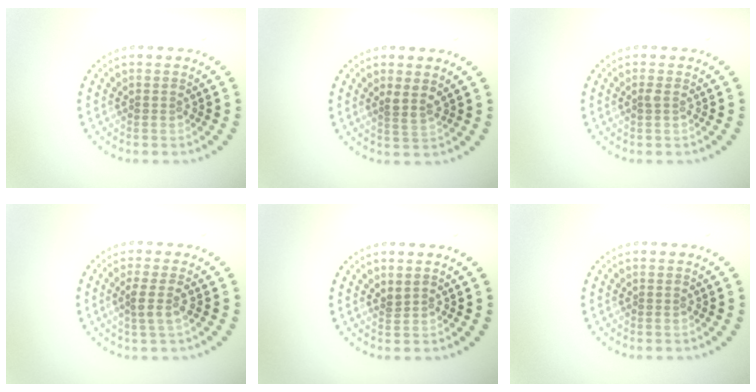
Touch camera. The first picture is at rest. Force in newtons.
{"total": 1.5, "press": 1.2, "slide": 1.0}
{"total": 0.6, "press": 0.5, "slide": 0.3}
{"total": 2.0, "press": 1.6, "slide": 1.1}
{"total": 0.6, "press": 0.3, "slide": 0.5}
{"total": 0.0}